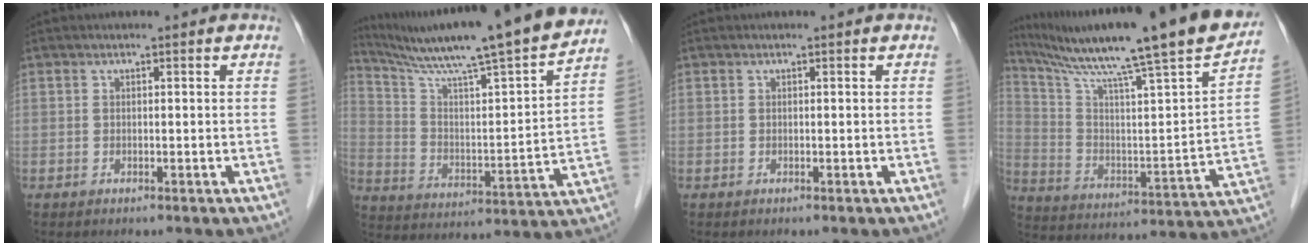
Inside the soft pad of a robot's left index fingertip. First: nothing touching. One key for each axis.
{"total": 22.9, "fx": 19.8, "fy": -1.1, "fz": 11.6, "tx": -0.197, "ty": -0.026, "tz": 0.297}
{"total": 0.0}
{"total": 27.7, "fx": 22.0, "fy": 0.3, "fz": 16.7, "tx": -0.281, "ty": -0.035, "tz": 0.323}